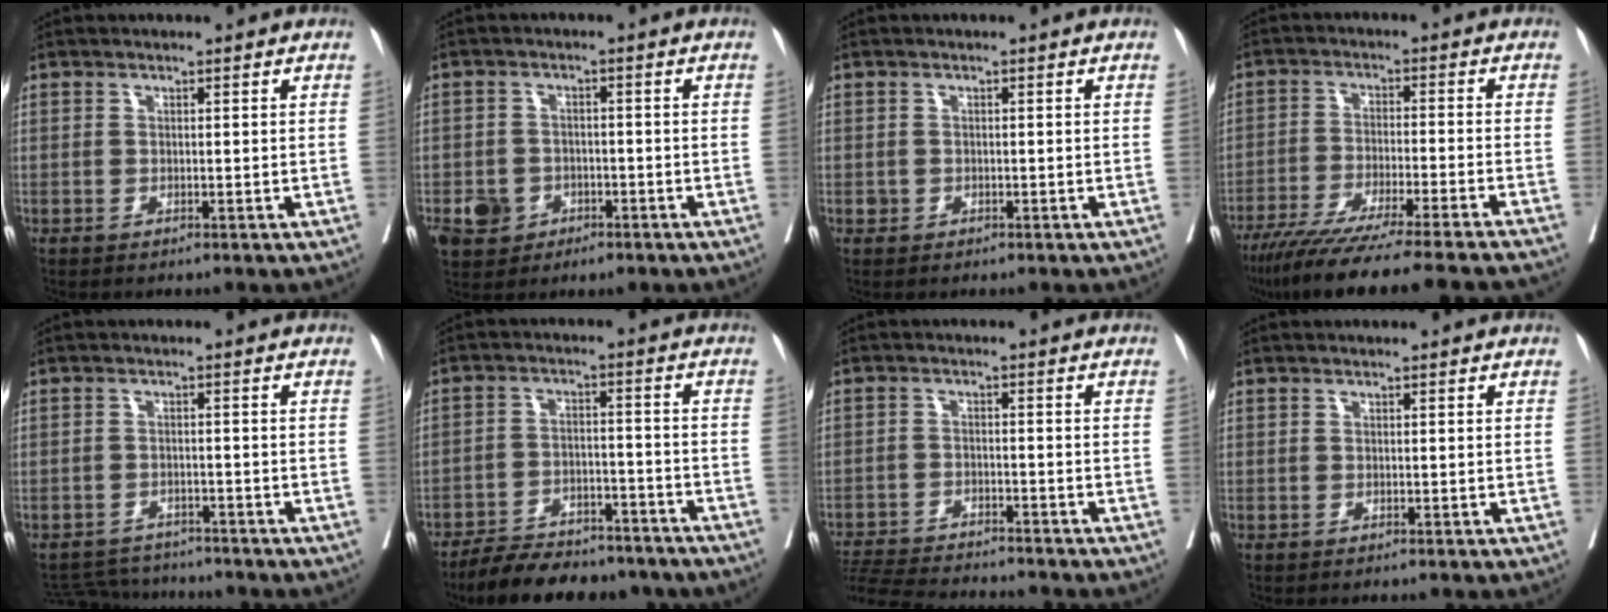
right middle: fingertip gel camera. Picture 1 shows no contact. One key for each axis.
{"total": 4.9, "fx": -2.2, "fy": 4.1, "fz": 1.6, "tx": -0.021, "ty": 0.006, "tz": -0.027}
{"total": 0.6, "fx": -0.2, "fy": 0.6, "fz": 0.1, "tx": -0.001, "ty": 0.003, "tz": -0.003}
{"total": 19.7, "fx": -16.9, "fy": -1.0, "fz": 10.0, "tx": -0.132, "ty": -0.064, "tz": -0.257}
{"total": 5.8, "fx": -5.7, "fy": 1.1, "fz": -0.1, "tx": 0.000, "ty": 0.005, "tz": -0.089}
{"total": 14.8, "fx": -12.8, "fy": 4.5, "fz": 5.9, "tx": -0.089, "ty": 0.007, "tz": -0.183}
{"total": 12.1, "fx": -11.5, "fy": 0.9, "fz": 3.8, "tx": -0.063, "ty": -0.007, "tz": -0.177}
{"total": 0.0}